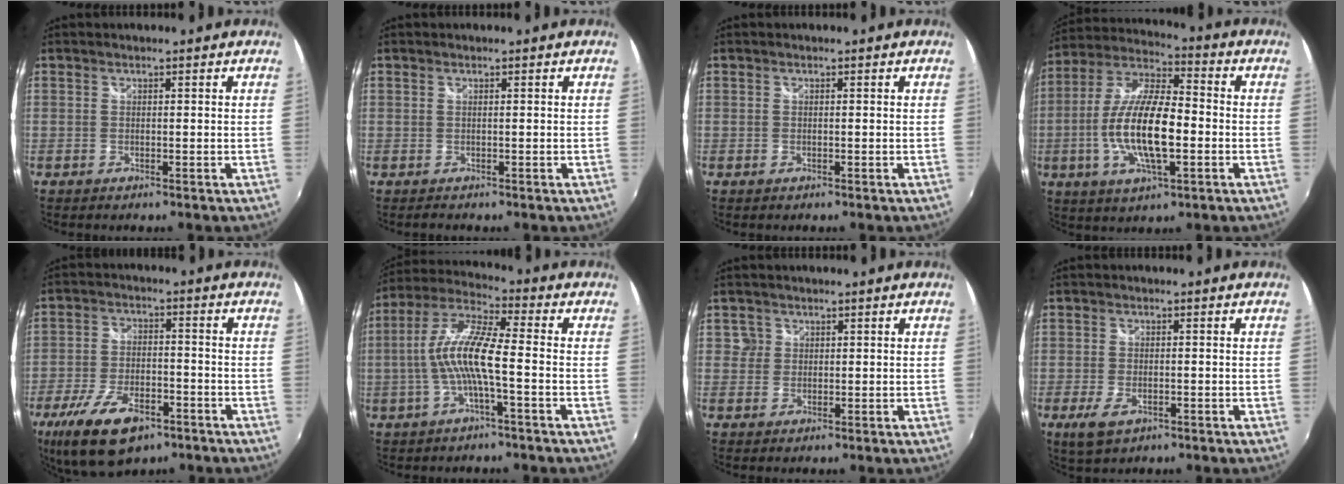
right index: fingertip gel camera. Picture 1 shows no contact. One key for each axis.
{"total": 0.5, "fx": -0.2, "fy": 0.4, "fz": 0.1, "tx": -0.001, "ty": -0.001, "tz": -0.003}
{"total": 0.0}
{"total": 15.9, "fx": -3.0, "fy": 5.4, "fz": 14.7, "tx": -0.292, "ty": -0.003, "tz": -0.060}
{"total": 14.9, "fx": -9.1, "fy": 6.8, "fz": 9.6, "tx": -0.213, "ty": -0.028, "tz": -0.158}
{"total": 10.7, "fx": -2.0, "fy": 1.5, "fz": 10.4, "tx": -0.214, "ty": 0.010, "tz": -0.039}
{"total": 1.8, "fx": 0.5, "fy": 1.8, "fz": 0.0, "tx": 0.008, "ty": 0.009, "tz": 0.006}
{"total": 4.8, "fx": -2.4, "fy": 2.3, "fz": 3.5, "tx": -0.081, "ty": -0.011, "tz": -0.041}